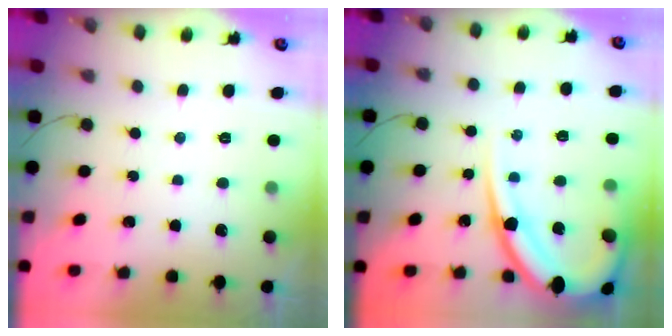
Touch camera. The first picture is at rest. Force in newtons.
{"total": 15.9, "press": 15.8, "slide": 1.8}